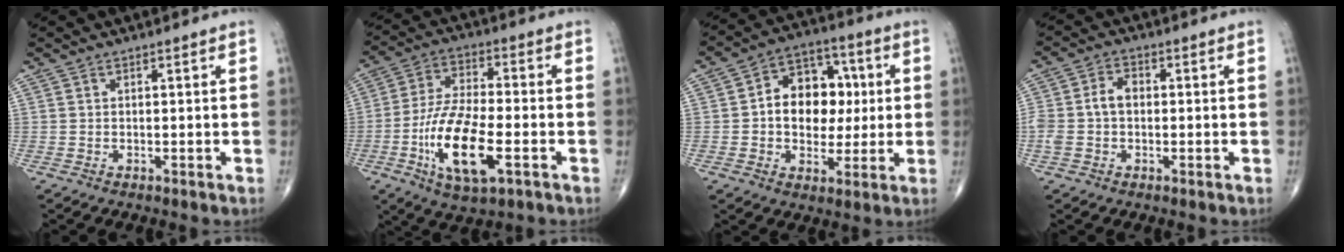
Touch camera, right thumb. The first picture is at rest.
{"total": 15.6, "force": [-5.0, 5.8, 13.6], "torque": [-0.265, 0.011, -0.088]}
{"total": 13.7, "force": [1.0, 10.0, 9.2], "torque": [-0.092, 0.021, 0.013]}
{"total": 5.7, "force": [-0.3, 4.0, 4.1], "torque": [-0.093, 0.023, -0.008]}